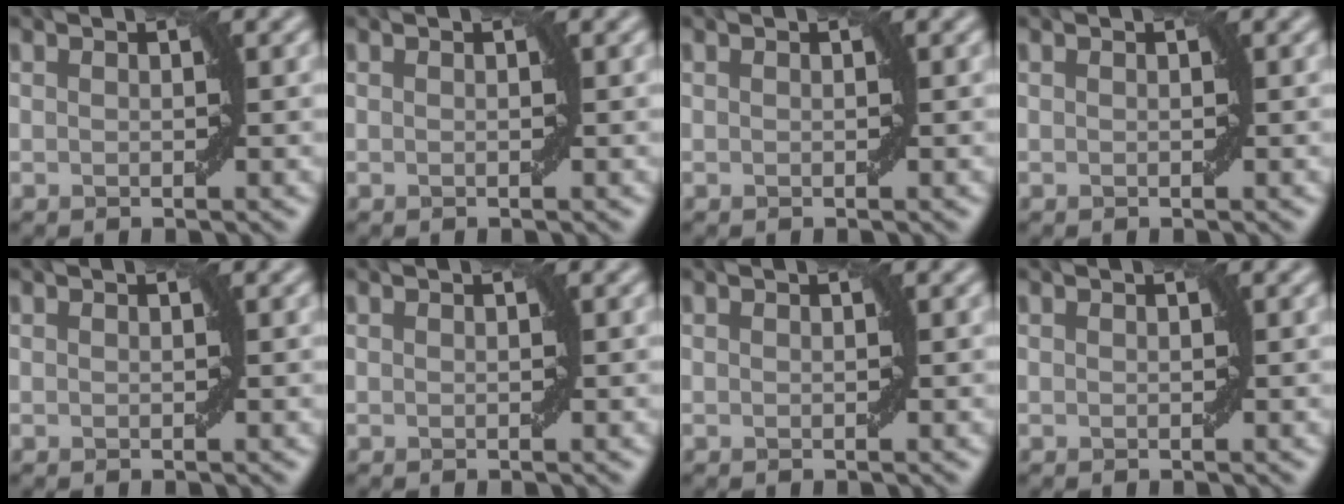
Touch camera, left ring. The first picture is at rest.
{"total": 0.0}
{"total": 0.0}
{"total": 0.0}
{"total": 0.0}
{"total": 0.0}
{"total": 0.0}
{"total": 0.0}